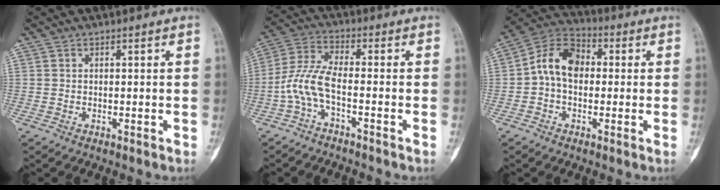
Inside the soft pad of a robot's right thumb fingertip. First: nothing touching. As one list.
[{"total": 5.4, "force": [-2.5, 1.6, 4.5], "torque": [-0.127, 0.034, -0.061]}, {"total": 8.8, "force": [0.4, 6.8, 5.5], "torque": [-0.089, 0.034, -0.009]}]